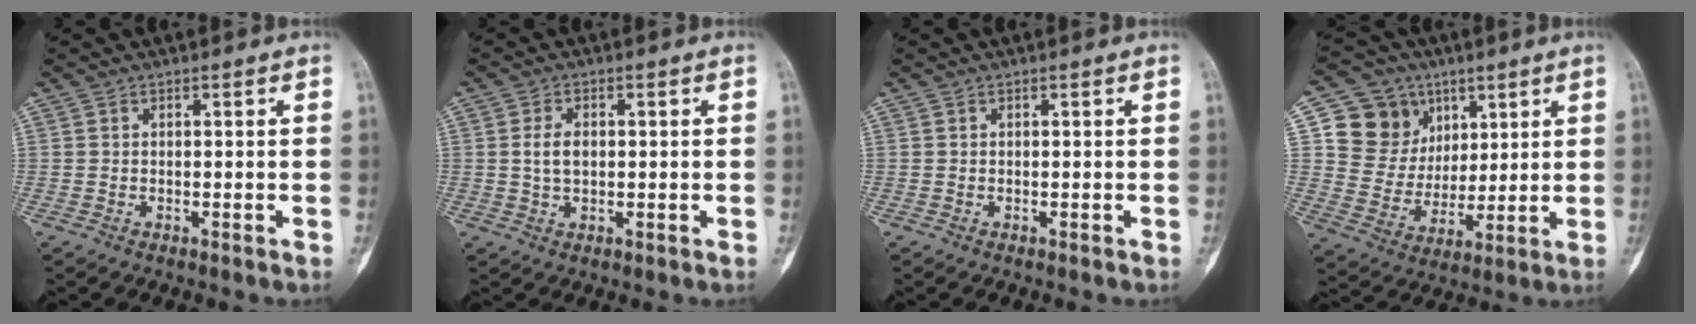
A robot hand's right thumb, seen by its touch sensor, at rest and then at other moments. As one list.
[{"total": 3.9, "force": [0.4, 2.4, 3.0], "torque": [-0.055, 0.003, 0.008]}, {"total": 0.0}, {"total": 13.4, "force": [5.7, 11.5, 3.8], "torque": [-0.026, -0.021, 0.113]}]